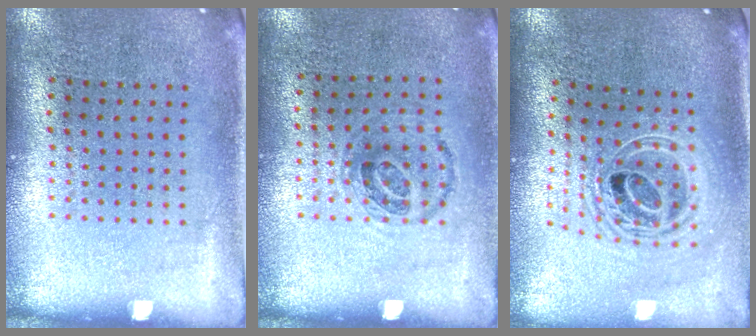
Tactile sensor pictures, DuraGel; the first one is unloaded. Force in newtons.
{"total": 0.9, "press": 0.7, "slide": 0.5}
{"total": 2.2, "press": 1.7, "slide": 1.4}